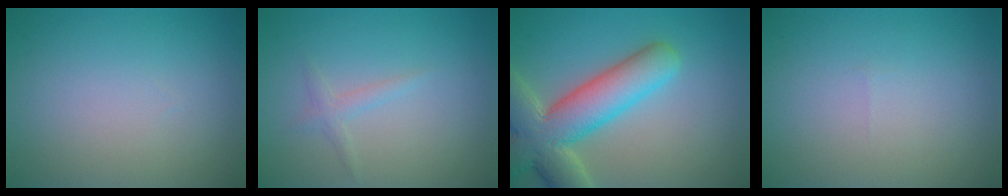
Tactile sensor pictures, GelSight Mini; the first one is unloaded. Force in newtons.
{"total": 1.1, "press": 1.1, "slide": 0.1}
{"total": 9.2, "press": 9.2, "slide": 0.9}
{"total": 0.0}